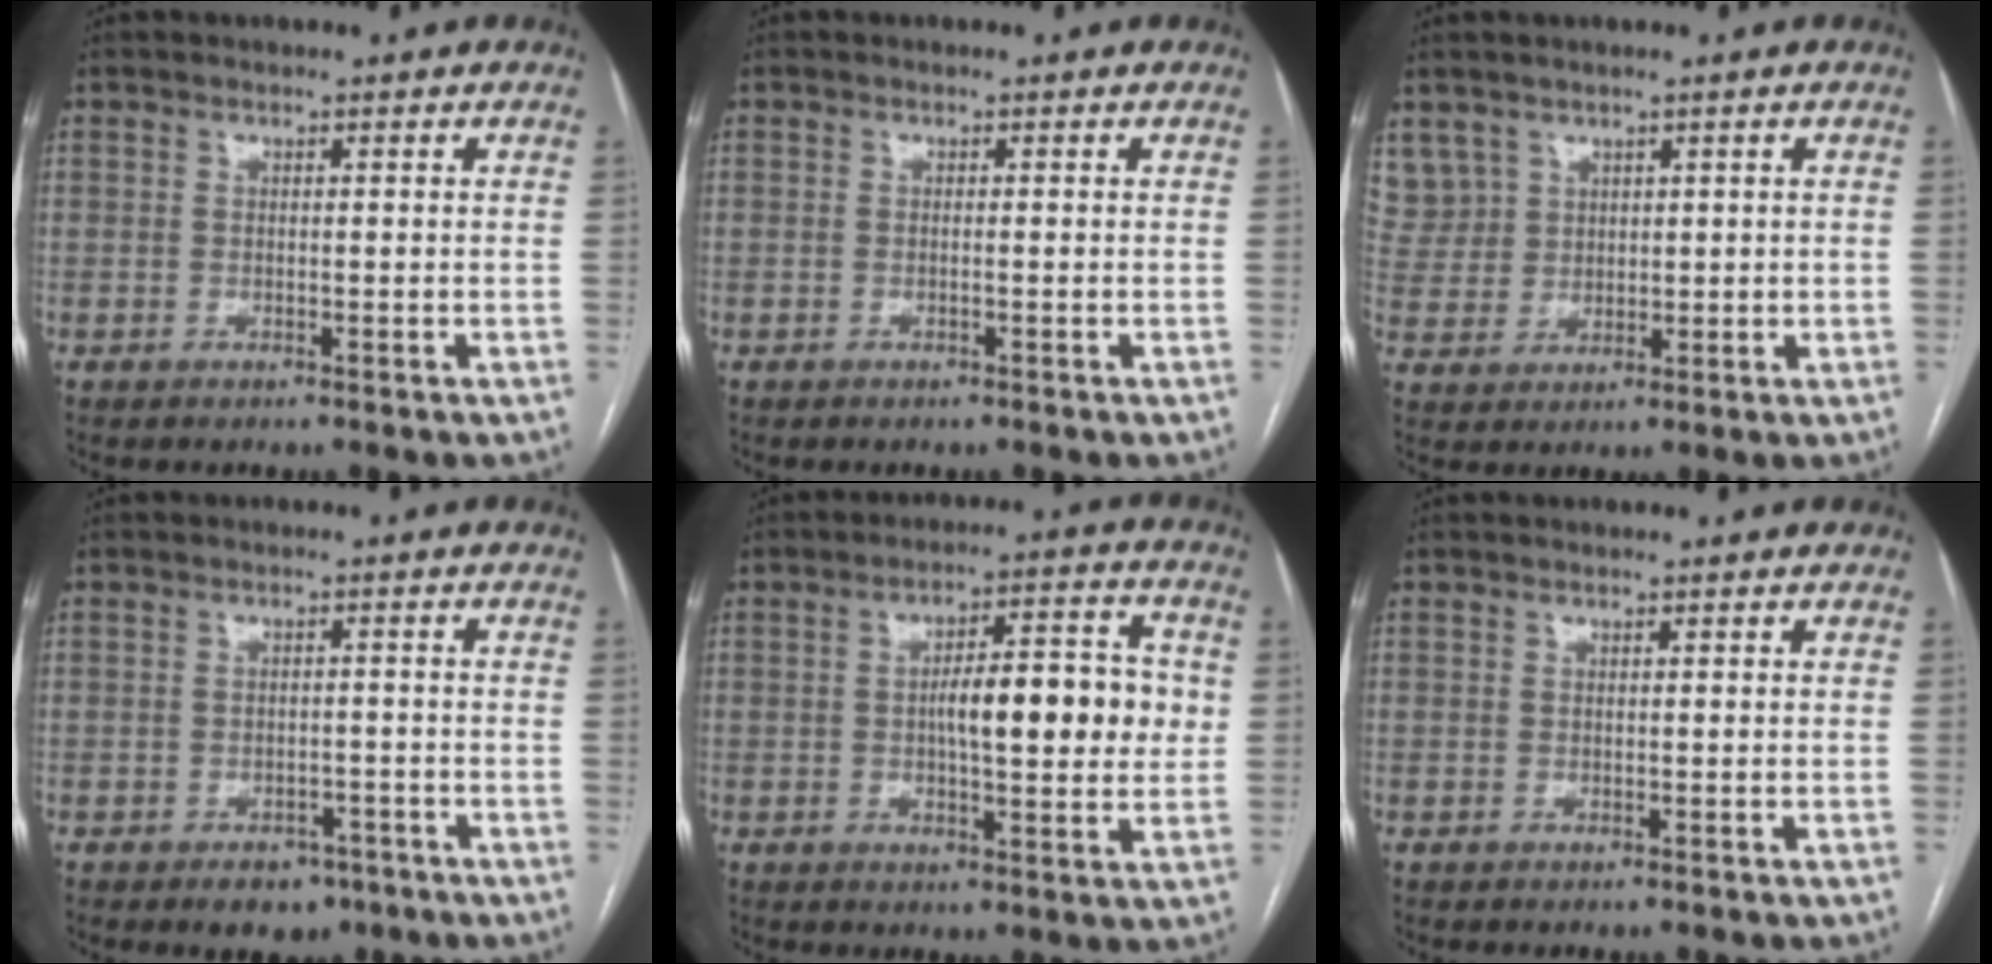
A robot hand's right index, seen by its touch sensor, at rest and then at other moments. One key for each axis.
{"total": 0.0}
{"total": 6.8, "fx": 4.2, "fy": 5.3, "fz": 0.1, "tx": 0.001, "ty": 0.017, "tz": 0.095}
{"total": 4.6, "fx": -3.1, "fy": 2.8, "fz": 2.0, "tx": -0.022, "ty": 0.004, "tz": -0.036}
{"total": 11.6, "fx": 0.6, "fy": 3.1, "fz": 11.1, "tx": -0.164, "ty": 0.024, "tz": 0.008}
{"total": 0.0}